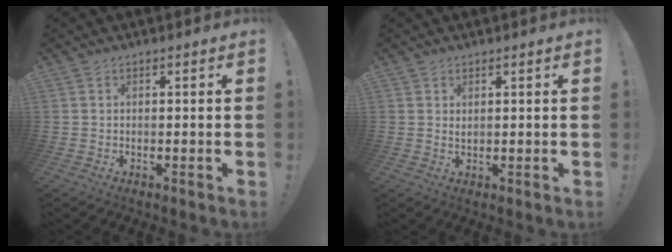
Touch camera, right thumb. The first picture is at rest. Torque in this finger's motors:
{"motor_torque": [-0.22, 0.19, -0.06, 0.34, 0.03]}